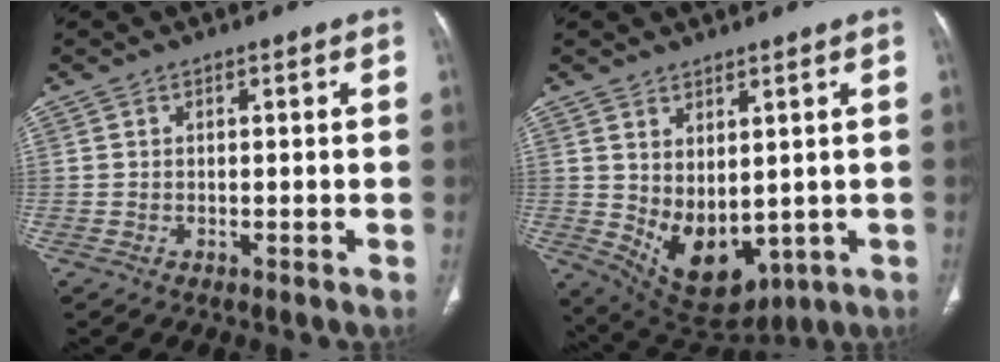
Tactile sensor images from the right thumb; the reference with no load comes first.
{"total": 11.3, "force": [0.1, 6.8, 9.1], "torque": [-0.130, -0.019, 0.038]}